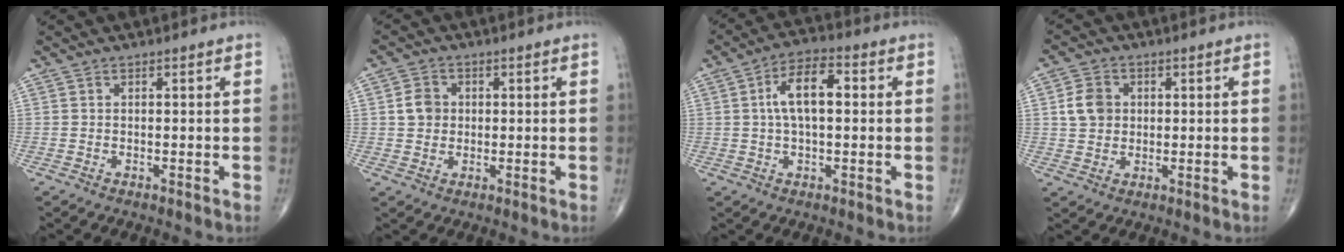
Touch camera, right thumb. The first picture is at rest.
{"total": 4.2, "force": [0.5, 3.7, 2.0], "torque": [-0.022, 0.003, 0.005]}
{"total": 8.8, "force": [1.2, 4.1, 7.6], "torque": [-0.132, 0.020, 0.014]}
{"total": 5.6, "force": [1.0, 4.7, 2.9], "torque": [-0.039, -0.001, 0.016]}